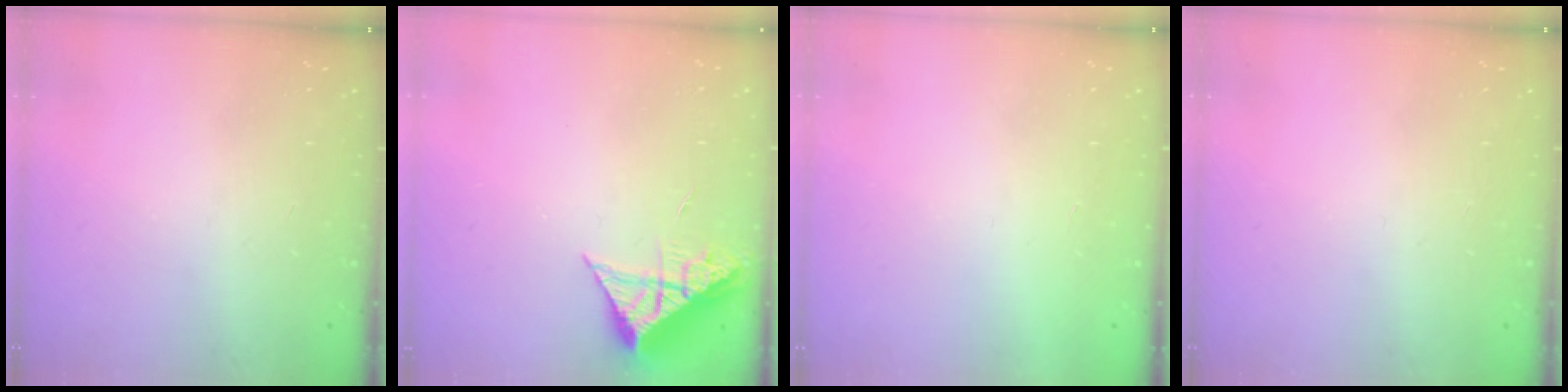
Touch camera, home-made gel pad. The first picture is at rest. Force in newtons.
{"total": 8.4, "press": 8.4, "slide": 0.8}
{"total": 1.7, "press": 1.7, "slide": 0.1}
{"total": 0.0}